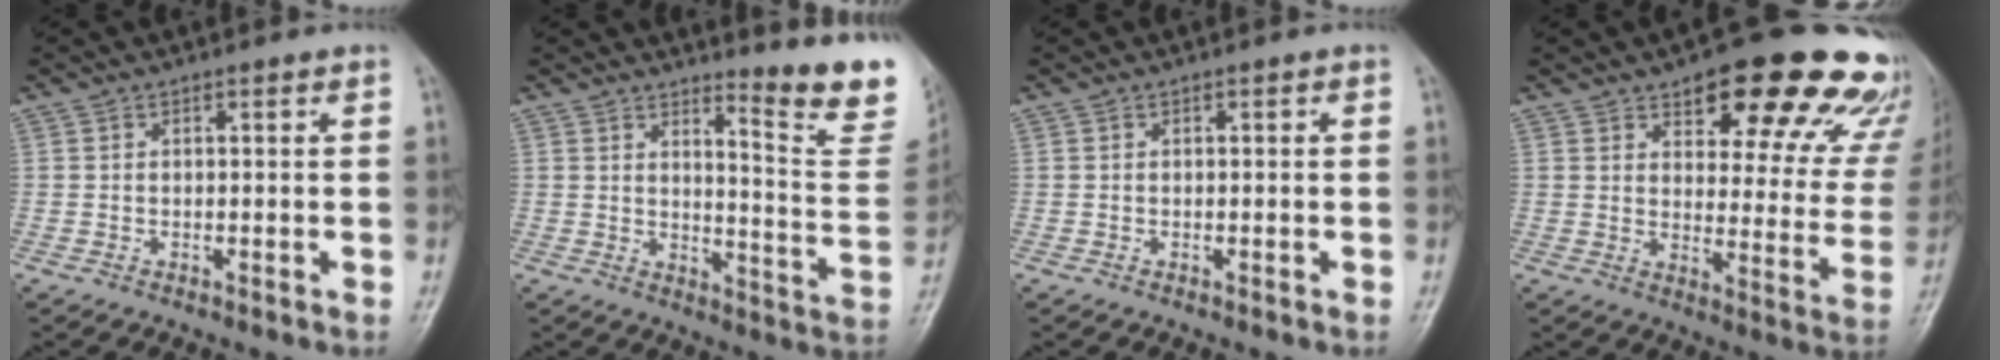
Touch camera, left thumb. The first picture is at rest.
{"total": 13.0, "force": [10.7, 1.7, 7.1], "torque": [-0.065, -0.121, 0.129]}
{"total": 0.0}
{"total": 23.4, "force": [16.0, 8.7, 14.8], "torque": [-0.138, -0.073, 0.193]}